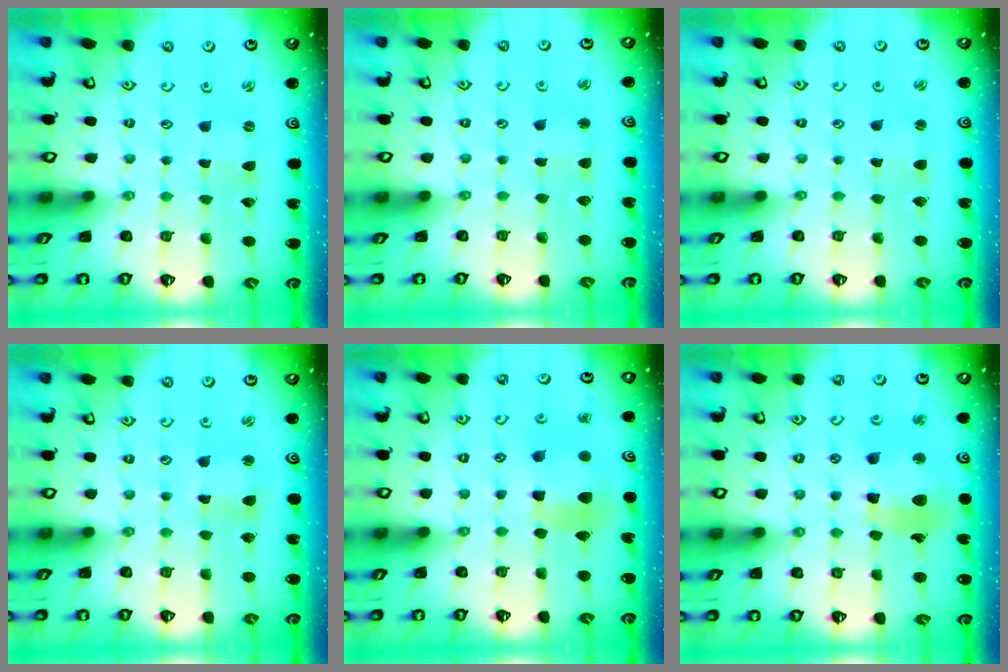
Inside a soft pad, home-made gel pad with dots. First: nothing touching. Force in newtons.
{"total": 2.1, "press": 2.1, "slide": 0.2}
{"total": 1.9, "press": 1.9, "slide": 0.2}
{"total": 2.6, "press": 2.5, "slide": 0.3}
{"total": 7.7, "press": 7.6, "slide": 1.1}
{"total": 13.1, "press": 13.0, "slide": 1.7}